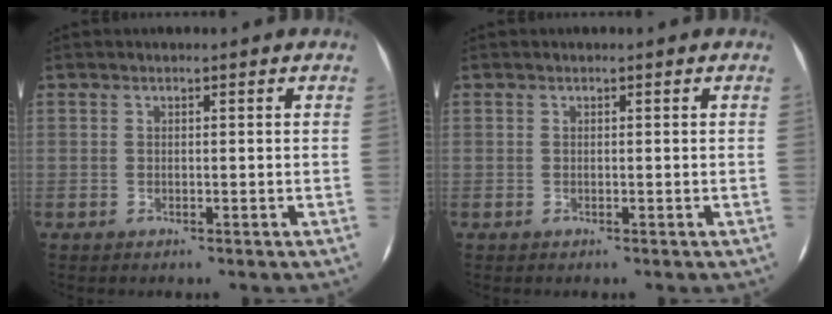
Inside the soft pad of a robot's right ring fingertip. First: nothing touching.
{"total": 0.0}